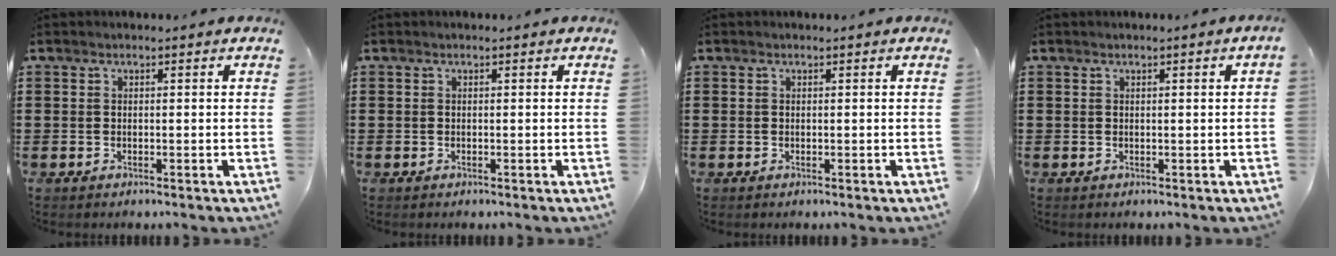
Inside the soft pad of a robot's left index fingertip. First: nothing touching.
{"total": 0.0}
{"total": 0.0}
{"total": 0.6, "force": [0.0, -0.2, 0.5], "torque": [-0.008, -0.005, 0.001]}